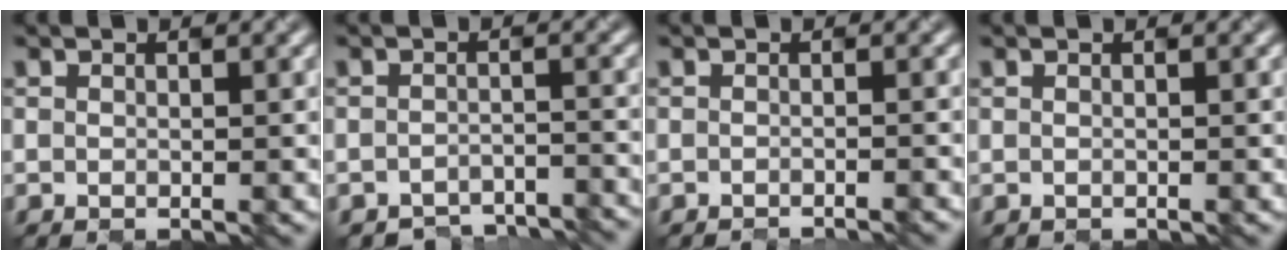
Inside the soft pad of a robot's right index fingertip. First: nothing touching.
{"total": 4.3, "force": [-4.2, 0.4, -0.3], "torque": [0.004, -0.011, -0.054]}
{"total": 1.0, "force": [-0.7, 0.4, 0.6], "torque": [0.009, 0.001, -0.020]}
{"total": 0.0}